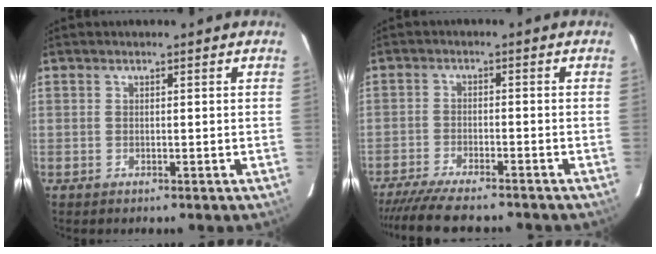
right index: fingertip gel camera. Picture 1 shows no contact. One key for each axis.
{"total": 12.2, "fx": -10.8, "fy": 1.7, "fz": 5.4, "tx": -0.121, "ty": -0.027, "tz": -0.178}